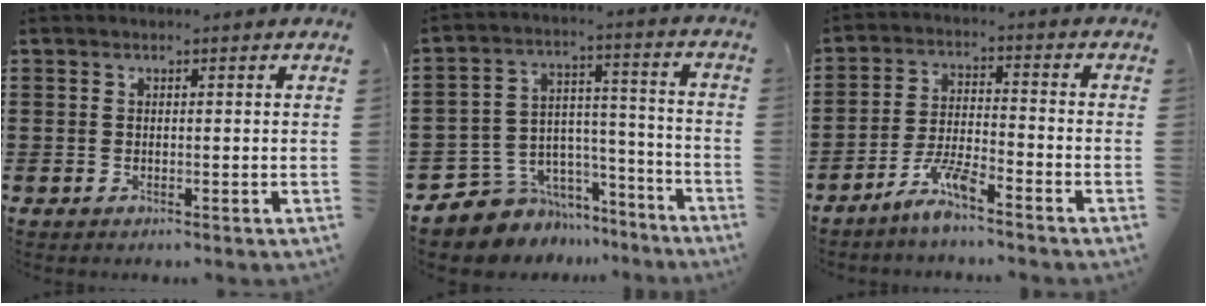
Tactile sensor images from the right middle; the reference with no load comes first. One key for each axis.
{"total": 6.7, "fx": -5.5, "fy": 3.9, "fz": -0.2, "tx": -0.015, "ty": 0.003, "tz": -0.106}
{"total": 5.9, "fx": -4.8, "fy": 0.4, "fz": 3.4, "tx": -0.076, "ty": -0.005, "tz": -0.095}